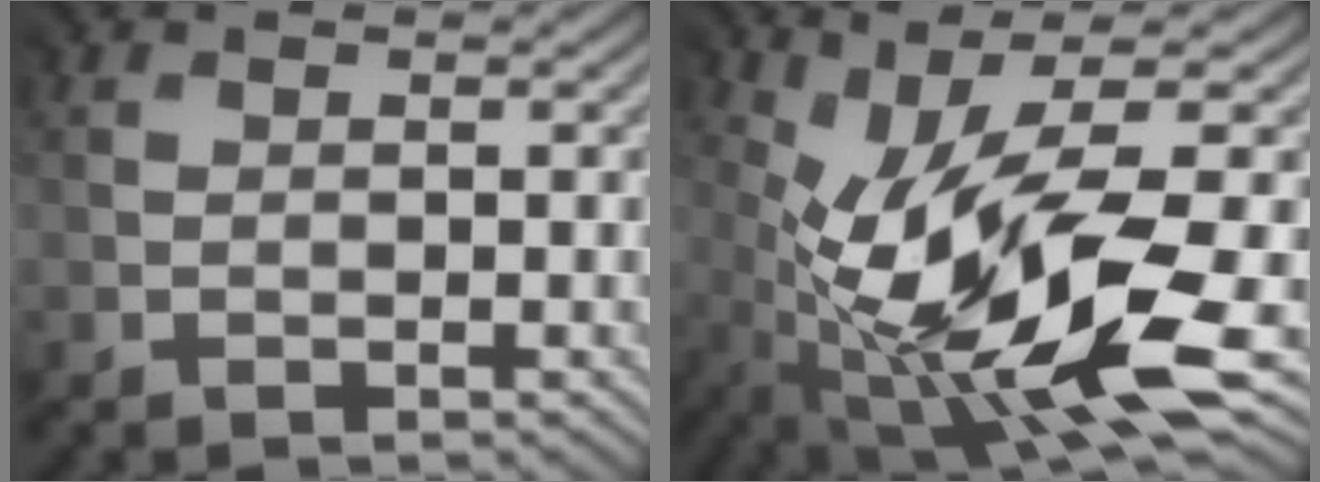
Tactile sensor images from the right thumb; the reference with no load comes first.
{"total": 13.0, "force": [-3.7, 4.0, 11.9], "torque": [-0.230, -0.005, -0.053]}